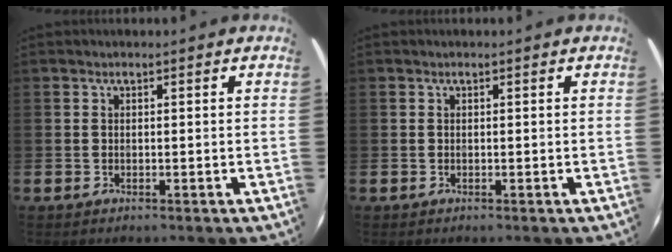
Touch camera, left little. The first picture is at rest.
{"total": 0.0}